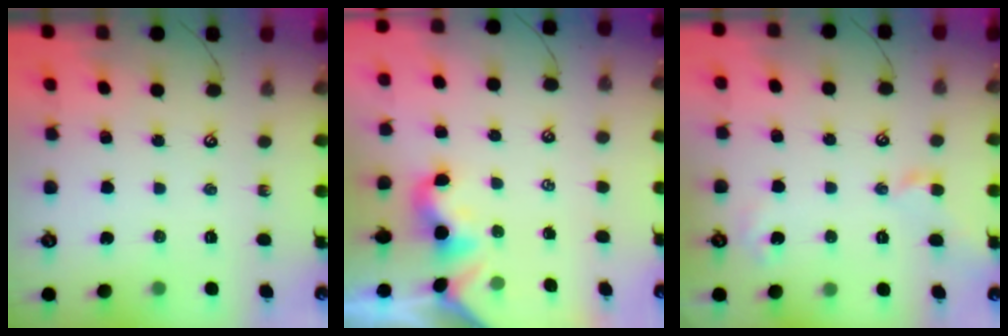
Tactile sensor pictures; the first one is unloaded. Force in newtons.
{"total": 2.1, "press": 2.1, "slide": 0.5}
{"total": 2.8, "press": 2.7, "slide": 0.6}